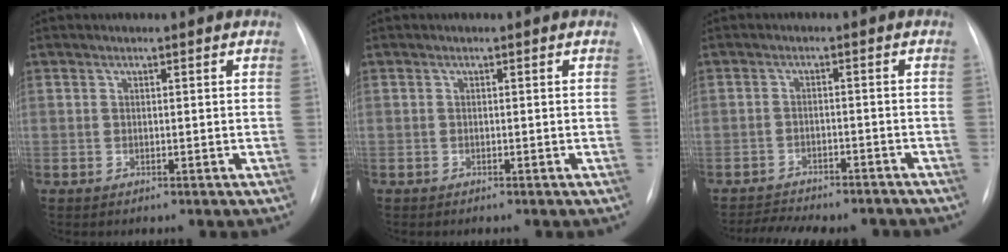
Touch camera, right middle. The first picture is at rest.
{"total": 0.0}
{"total": 10.3, "force": [-9.4, 2.9, 3.1], "torque": [-0.050, 0.012, -0.119]}